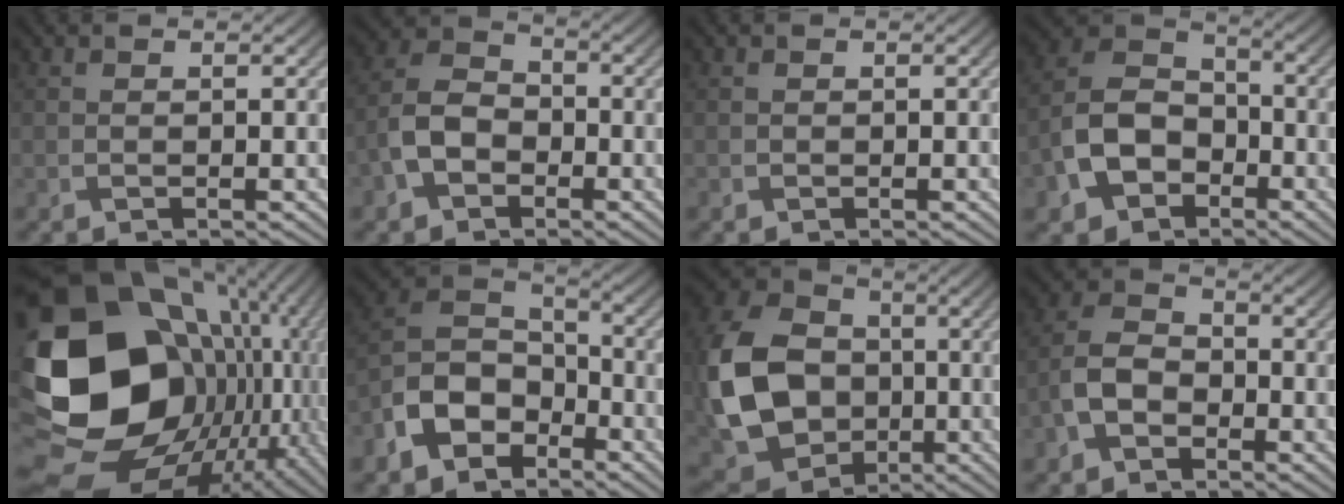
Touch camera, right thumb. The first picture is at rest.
{"total": 6.5, "force": [-2.7, 4.5, 3.8], "torque": [-0.085, 0.003, -0.062]}
{"total": 0.0}
{"total": 10.2, "force": [-4.3, 7.3, 5.7], "torque": [-0.137, -0.013, -0.100]}
{"total": 23.1, "force": [0.5, 17.7, 14.8], "torque": [-0.341, -0.046, 0.044]}
{"total": 9.9, "force": [-5.5, 6.6, 5.0], "torque": [-0.112, -0.009, -0.128]}
{"total": 14.5, "force": [-1.7, 11.7, 8.4], "torque": [-0.205, 0.000, -0.041]}
{"total": 5.7, "force": [-2.6, 3.8, 3.4], "torque": [-0.077, 0.006, -0.061]}